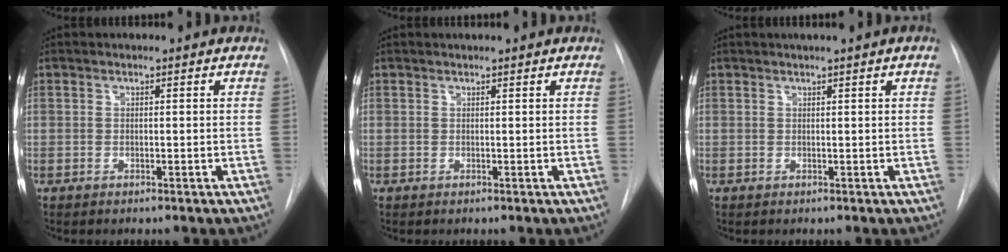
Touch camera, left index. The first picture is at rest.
{"total": 0.9, "force": [0.8, -0.2, 0.3], "torque": [-0.003, 0.010, 0.018]}
{"total": 1.4, "force": [0.9, -0.4, 1.0], "torque": [-0.017, 0.000, 0.019]}